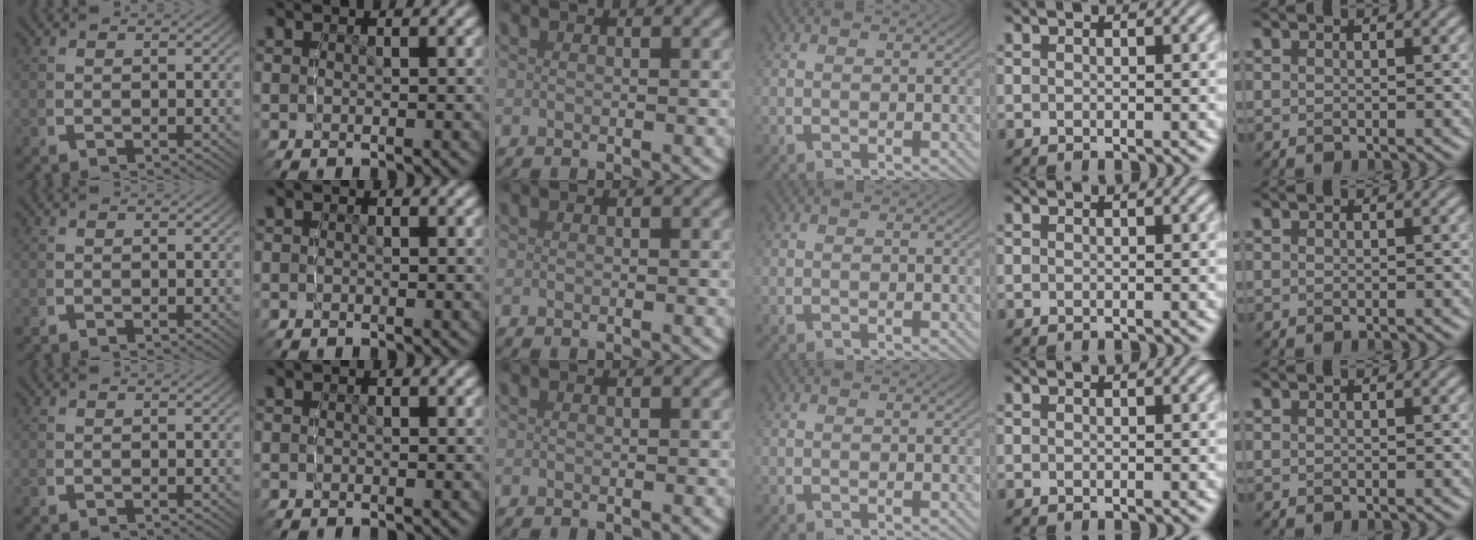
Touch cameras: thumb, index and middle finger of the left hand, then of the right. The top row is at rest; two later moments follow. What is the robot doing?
{"motion": "lift_and_place", "object": "sponge"}